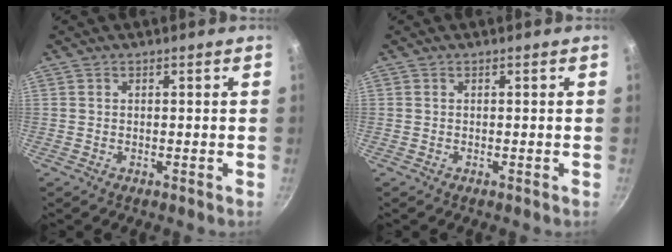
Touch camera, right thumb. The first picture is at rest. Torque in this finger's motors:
{"motor_torque": [-0.64, -0.54, -0.24, 0.57, -0.04]}